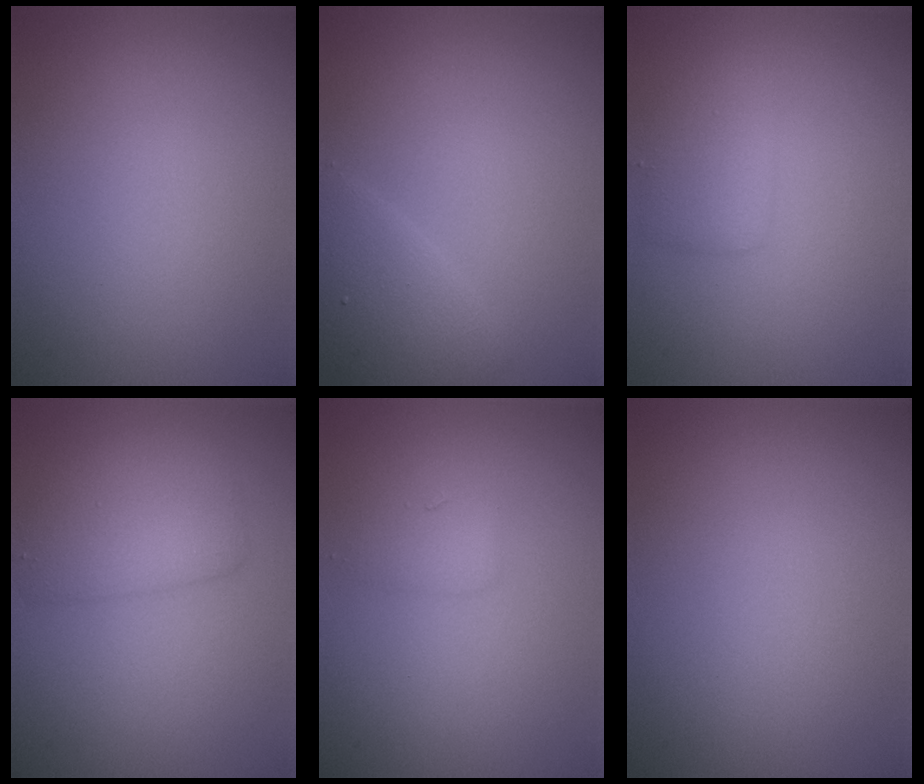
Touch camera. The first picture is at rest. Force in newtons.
{"total": 2.6, "press": 2.6, "slide": 0.2}
{"total": 2.1, "press": 2.1, "slide": 0.2}
{"total": 3.3, "press": 3.3, "slide": 0.1}
{"total": 1.5, "press": 1.5, "slide": 0.2}
{"total": 0.0}